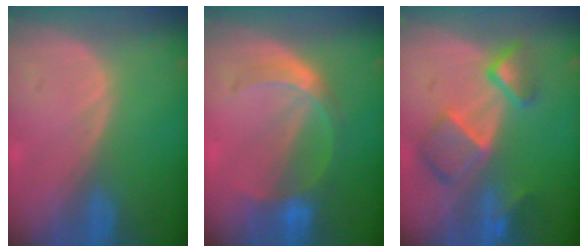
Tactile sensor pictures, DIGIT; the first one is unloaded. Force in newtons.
{"total": 5.8, "press": 5.3, "slide": 2.3}
{"total": 7.9, "press": 6.8, "slide": 4.1}